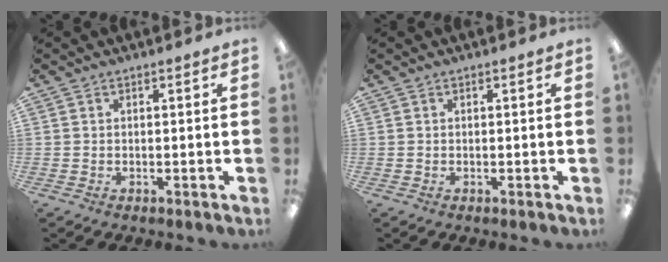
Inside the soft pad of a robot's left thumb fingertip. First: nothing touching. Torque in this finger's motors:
{"motor_torque": [0.00, 0.00, 0.00, 0.00, 0.00]}